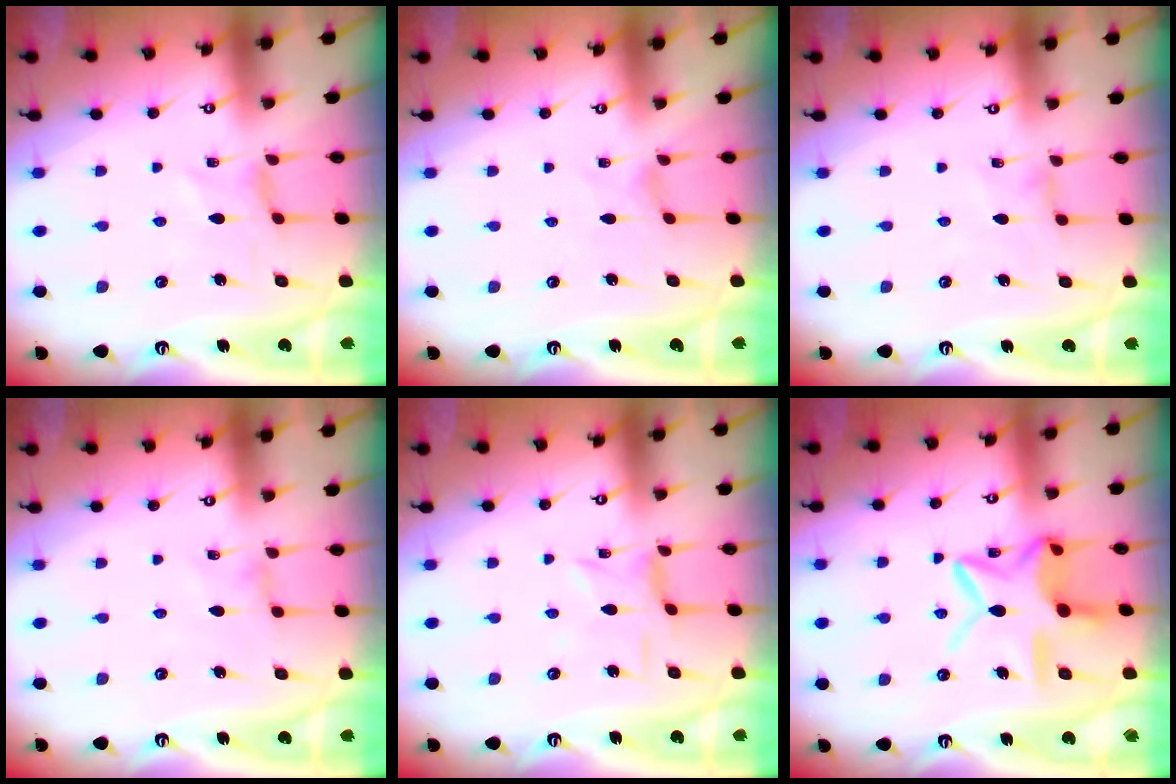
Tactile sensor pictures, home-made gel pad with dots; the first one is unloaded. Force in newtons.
{"total": 0.6, "press": 0.5, "slide": 0.2}
{"total": 0.0}
{"total": 0.6, "press": 0.5, "slide": 0.2}
{"total": 1.0, "press": 0.9, "slide": 0.4}
{"total": 14.2, "press": 14.1, "slide": 1.1}